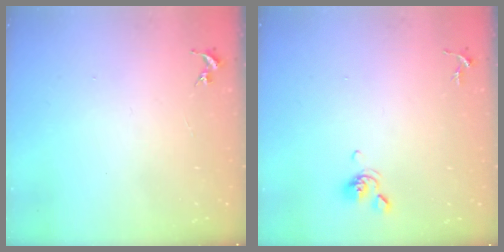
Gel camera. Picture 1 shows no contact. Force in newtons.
{"total": 6.2, "press": 6.0, "slide": 1.5}